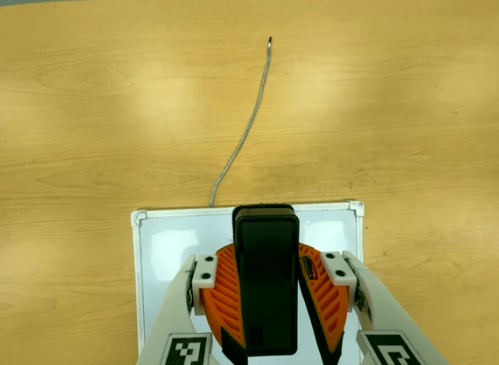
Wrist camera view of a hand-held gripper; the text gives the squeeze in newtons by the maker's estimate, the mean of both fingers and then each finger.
{"total": 9.0, "left": 8.3, "right": 9.6}